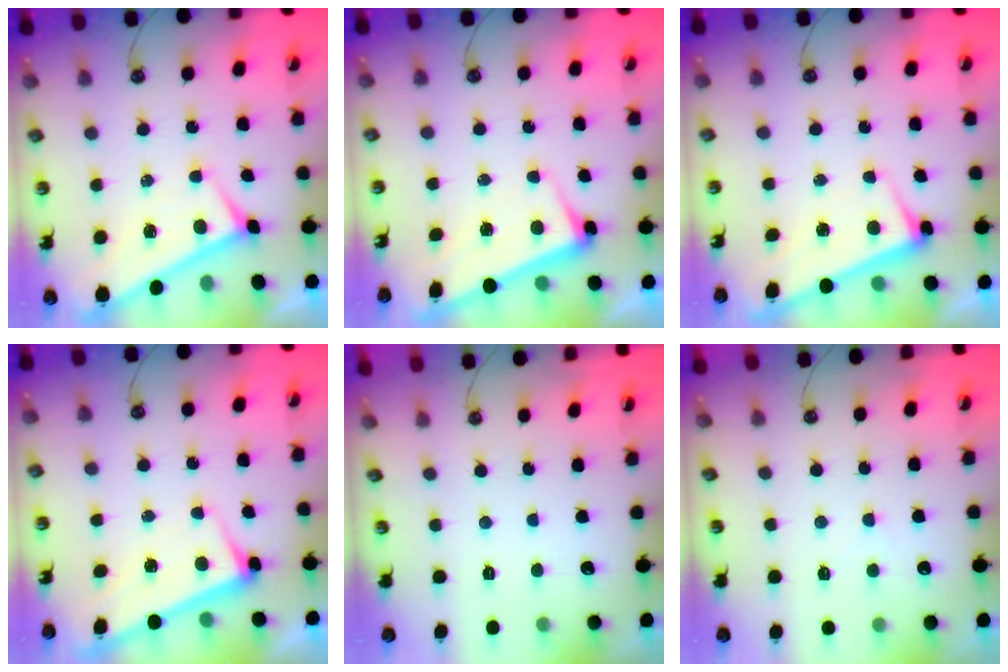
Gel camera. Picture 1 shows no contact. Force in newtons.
{"total": 2.5, "press": 2.4, "slide": 0.6}
{"total": 2.8, "press": 2.8, "slide": 0.4}
{"total": 2.8, "press": 2.7, "slide": 0.4}
{"total": 0.0}
{"total": 3.0, "press": 2.9, "slide": 0.4}